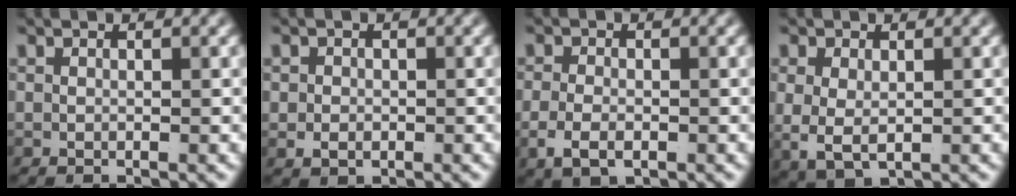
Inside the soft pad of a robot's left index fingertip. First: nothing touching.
{"total": 1.5, "force": [-0.2, 1.2, 0.8], "torque": [-0.015, -0.009, 0.005]}
{"total": 2.9, "force": [-1.2, 1.8, 1.9], "torque": [-0.041, -0.015, -0.009]}
{"total": 4.1, "force": [-0.1, 3.2, 2.6], "torque": [-0.075, -0.025, 0.015]}